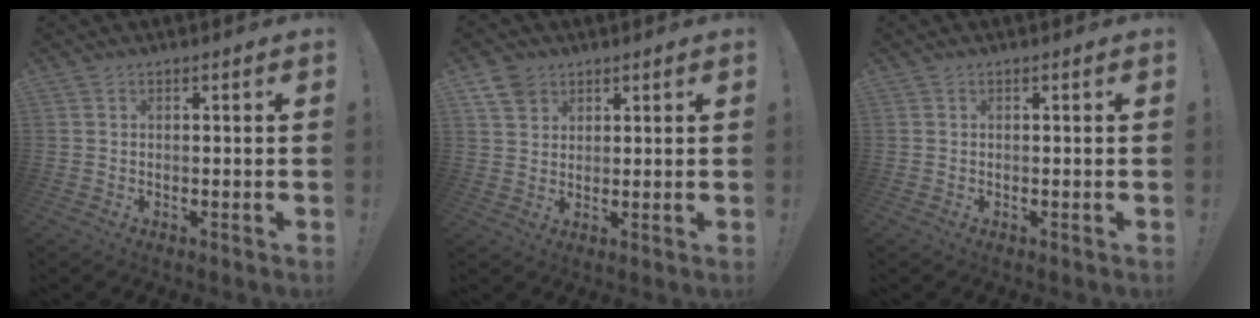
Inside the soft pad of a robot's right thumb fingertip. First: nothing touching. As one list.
[{"total": 5.8, "force": [3.8, 4.0, 1.8], "torque": [-0.029, -0.020, 0.073]}, {"total": 0.0}]